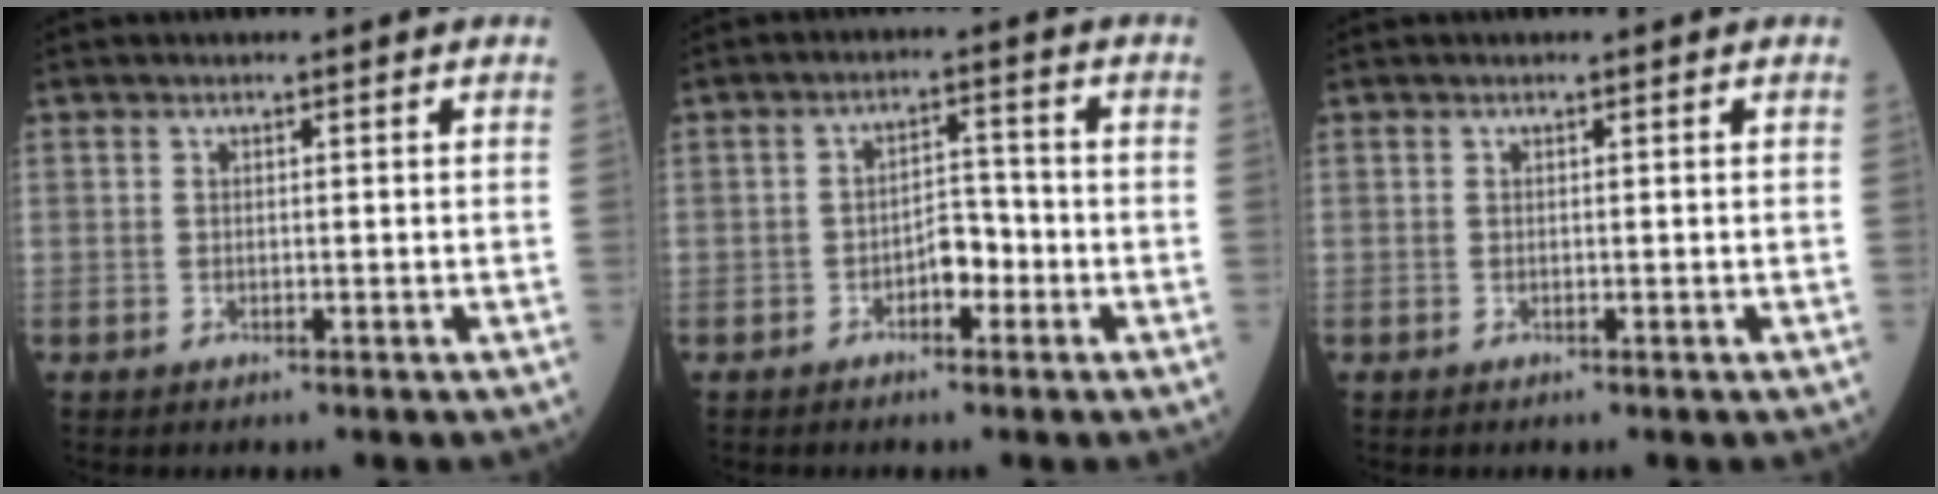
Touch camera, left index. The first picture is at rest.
{"total": 3.7, "force": [-1.7, 1.8, 2.8], "torque": [-0.040, 0.011, -0.033]}
{"total": 0.0}